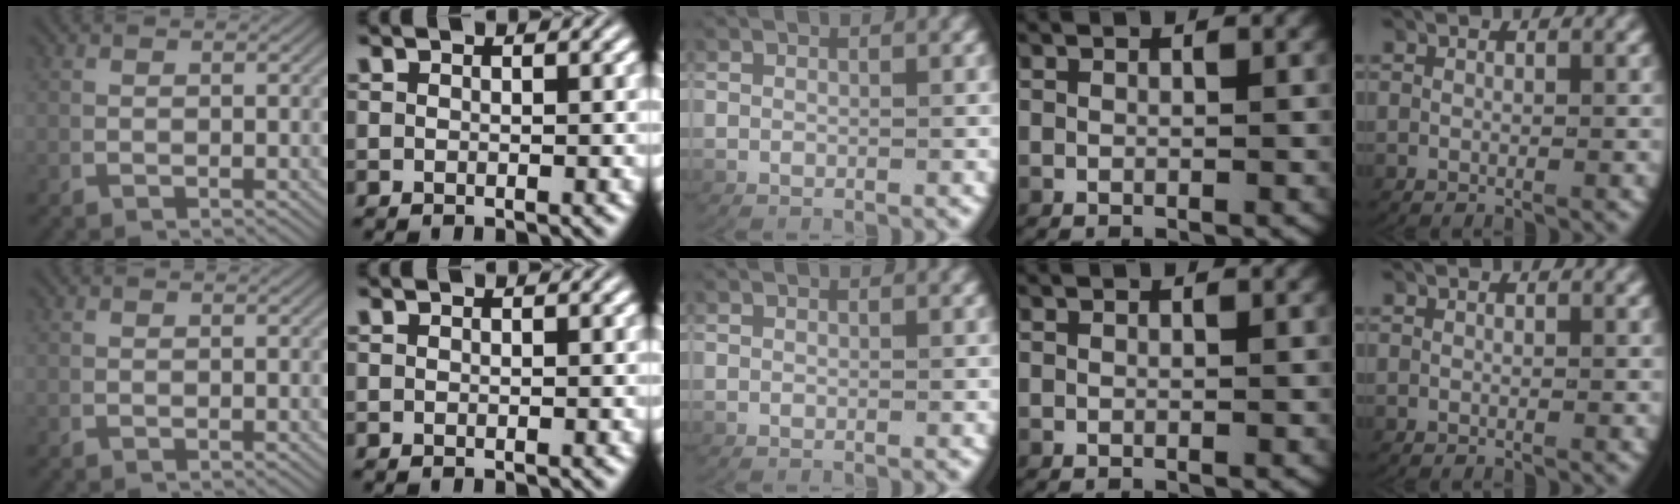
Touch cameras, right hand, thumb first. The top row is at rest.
{}